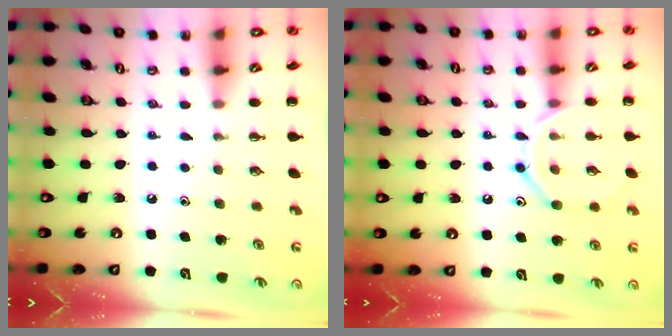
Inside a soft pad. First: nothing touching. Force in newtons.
{"total": 10.4, "press": 10.4, "slide": 0.6}